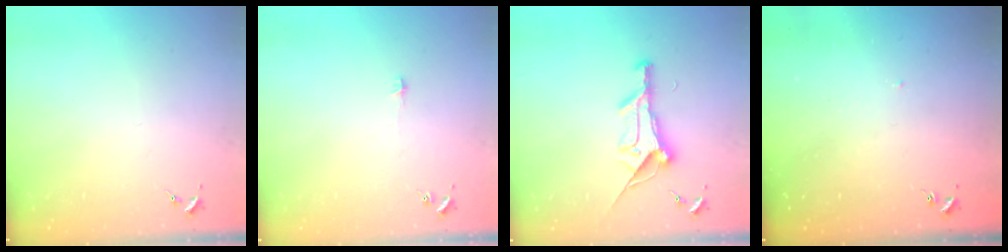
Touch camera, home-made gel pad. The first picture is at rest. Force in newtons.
{"total": 3.1, "press": 3.1, "slide": 0.2}
{"total": 14.0, "press": 14.0, "slide": 0.6}
{"total": 1.2, "press": 1.2, "slide": 0.1}